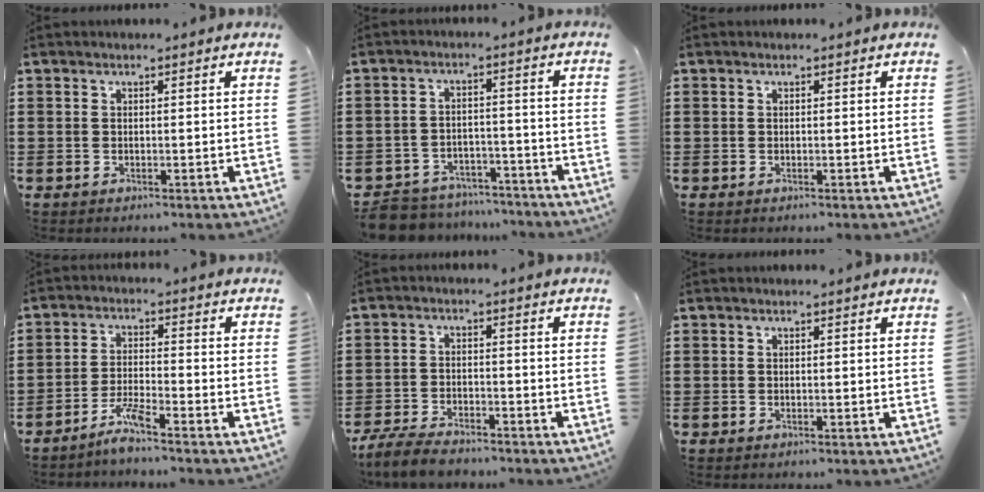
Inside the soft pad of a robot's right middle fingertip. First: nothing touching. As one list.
[{"total": 6.5, "force": [-6.4, 1.3, 0.4], "torque": [-0.022, 0.011, -0.133]}, {"total": 0.0}, {"total": 4.1, "force": [-3.4, 0.1, 2.2], "torque": [-0.054, 0.000, -0.069]}, {"total": 5.1, "force": [-4.7, 1.0, 1.7], "torque": [-0.049, -0.003, -0.096]}, {"total": 0.0}]